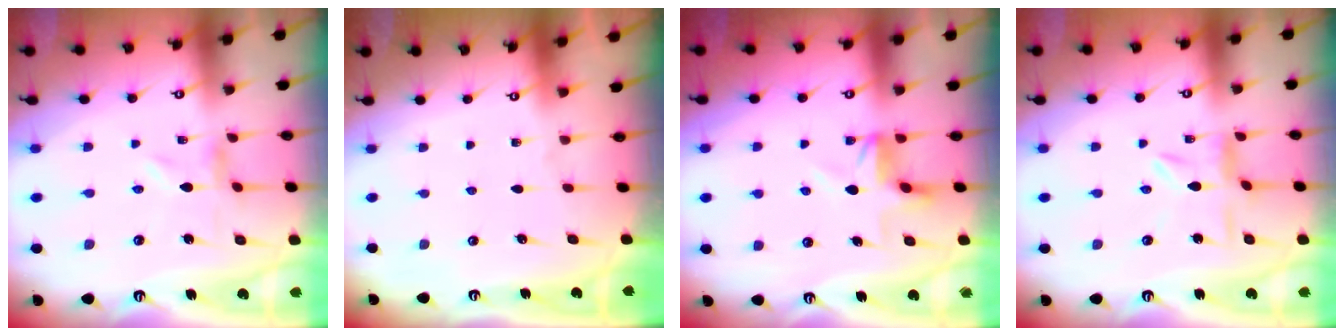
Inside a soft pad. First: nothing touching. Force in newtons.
{"total": 0.0}
{"total": 5.7, "press": 5.2, "slide": 2.2}
{"total": 2.4, "press": 2.4, "slide": 0.3}